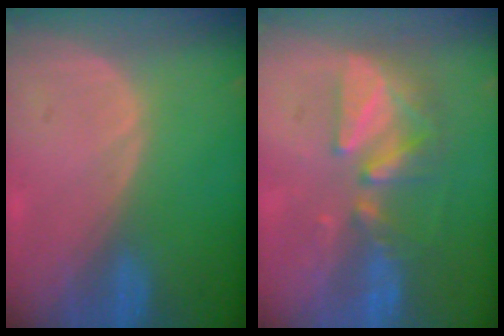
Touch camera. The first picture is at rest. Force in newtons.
{"total": 8.1, "press": 7.5, "slide": 3.1}